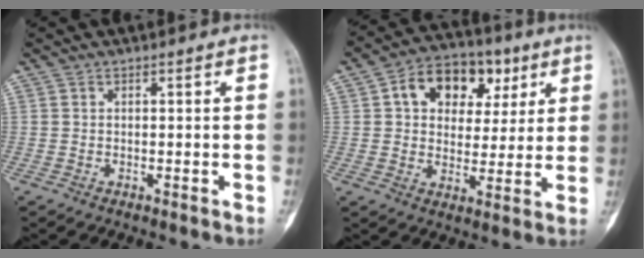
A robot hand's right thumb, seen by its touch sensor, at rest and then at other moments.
{"total": 14.2, "force": [5.1, 10.2, 8.5], "torque": [-0.088, 0.005, 0.075]}